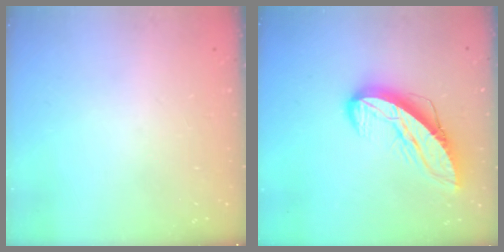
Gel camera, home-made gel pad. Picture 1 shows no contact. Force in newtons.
{"total": 12.4, "press": 12.4, "slide": 0.9}